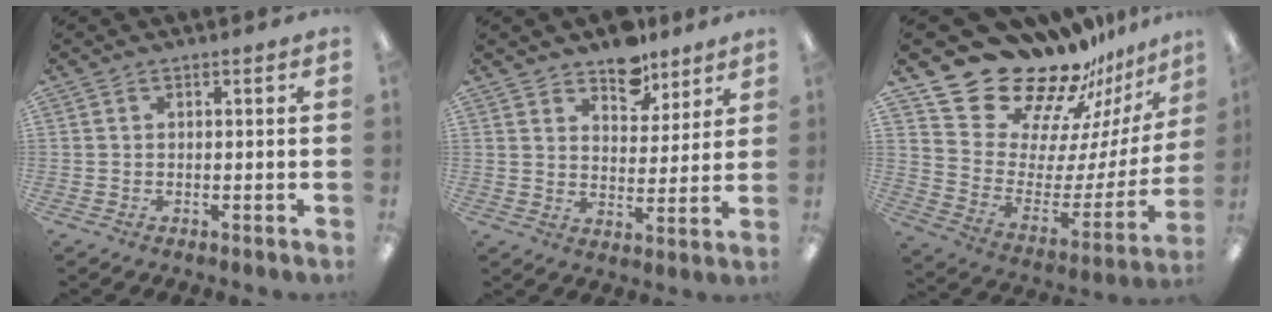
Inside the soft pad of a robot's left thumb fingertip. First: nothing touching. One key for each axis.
{"total": 8.6, "fx": 7.1, "fy": 4.6, "fz": 1.8, "tx": -0.009, "ty": -0.052, "tz": 0.127}
{"total": 22.1, "fx": 19.3, "fy": 8.8, "fz": 6.1, "tx": -0.097, "ty": -0.160, "tz": 0.353}